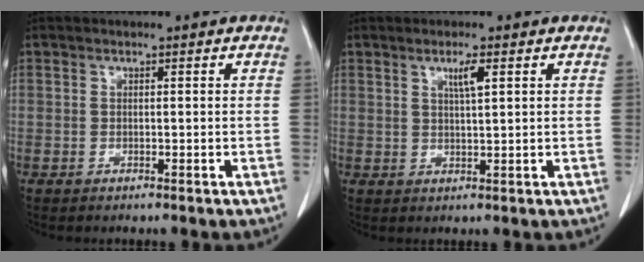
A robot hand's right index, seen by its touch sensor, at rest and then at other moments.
{"total": 2.8, "force": [1.3, 0.1, 2.4], "torque": [-0.045, -0.001, 0.024]}